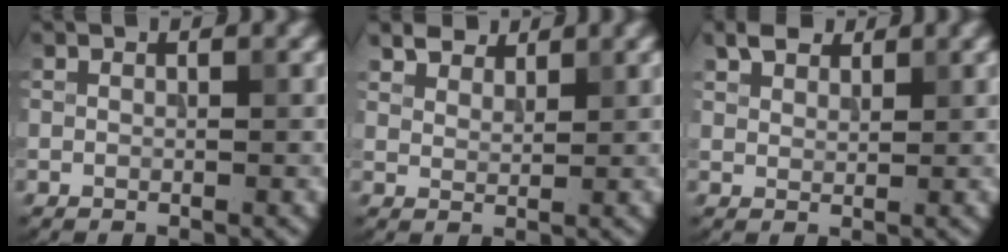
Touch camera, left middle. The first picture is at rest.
{"total": 3.2, "force": [2.8, 1.3, 0.8], "torque": [-0.024, -0.013, 0.064]}
{"total": 2.2, "force": [1.7, 1.1, 0.7], "torque": [-0.017, 0.006, 0.035]}